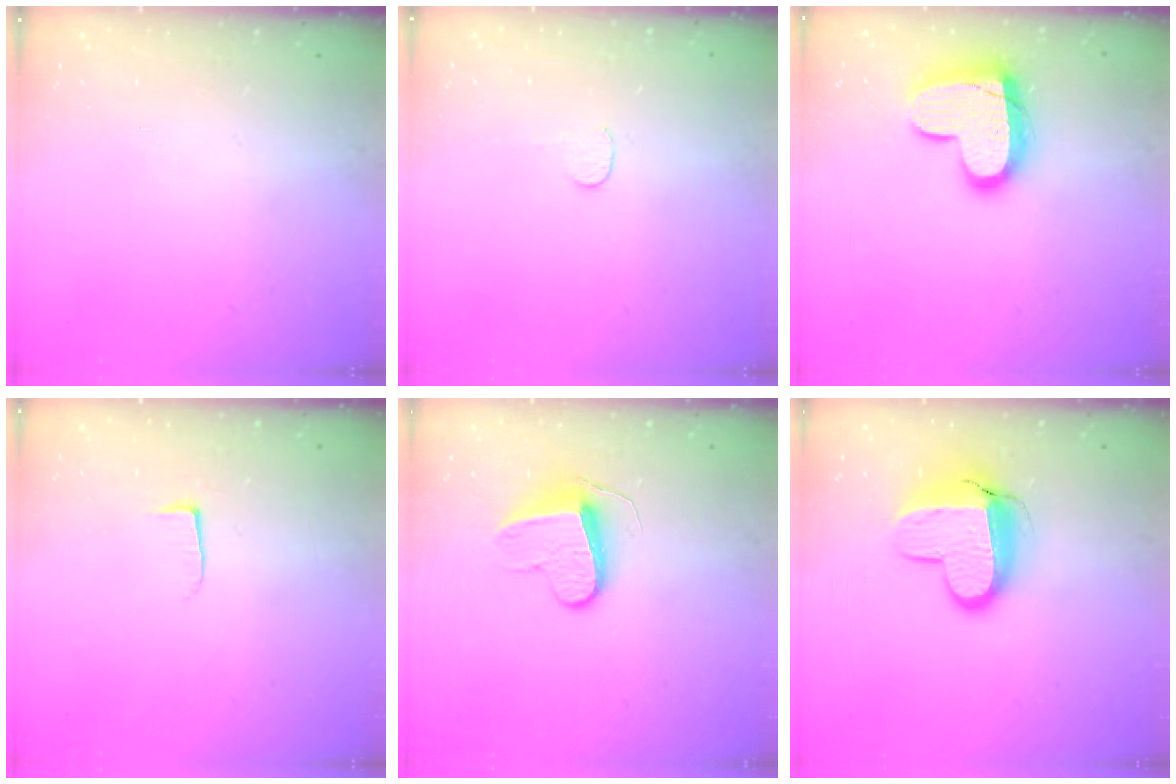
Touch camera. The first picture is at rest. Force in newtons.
{"total": 3.9, "press": 3.9, "slide": 0.3}
{"total": 15.7, "press": 15.6, "slide": 1.1}
{"total": 3.9, "press": 3.9, "slide": 0.5}
{"total": 9.3, "press": 9.3, "slide": 0.5}
{"total": 11.8, "press": 11.8, "slide": 1.2}